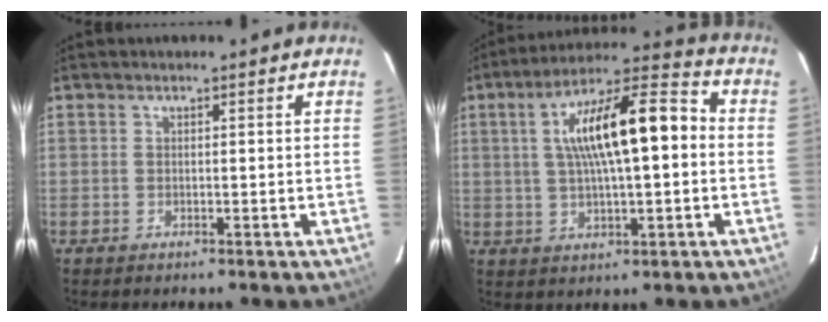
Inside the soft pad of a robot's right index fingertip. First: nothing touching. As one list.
[{"total": 16.3, "force": [1.4, 4.8, 15.5], "torque": [-0.259, 0.032, 0.022]}]